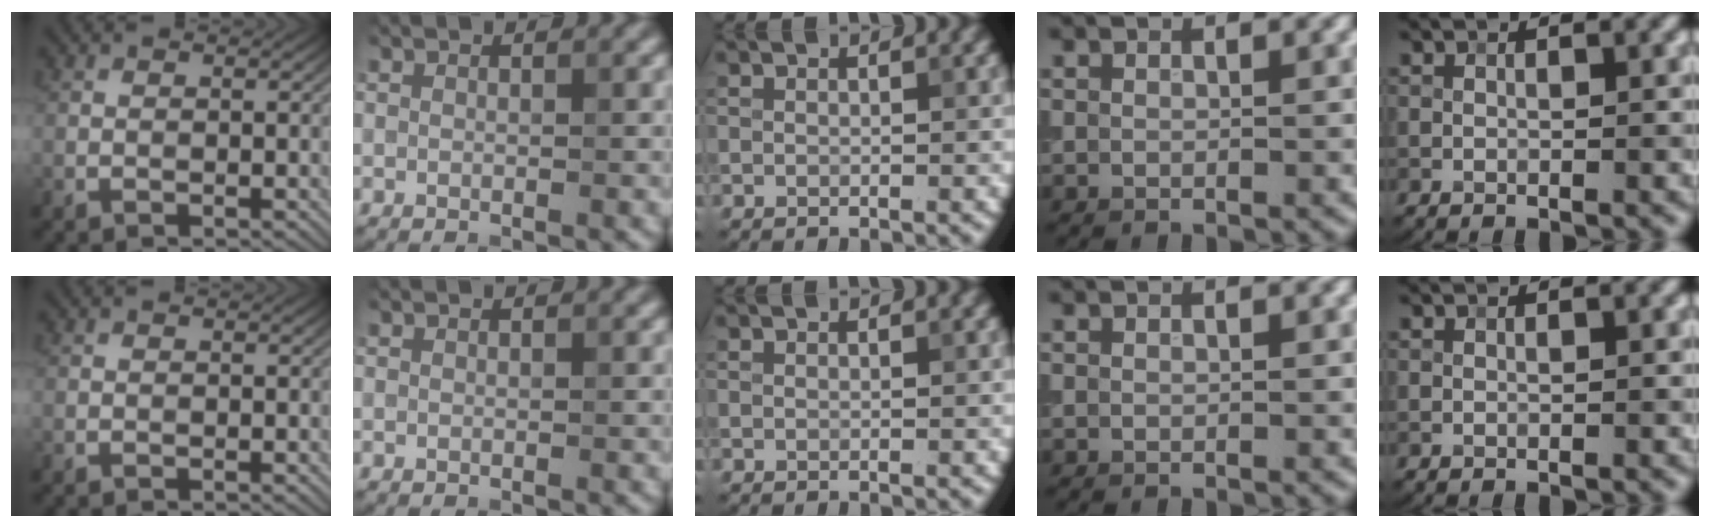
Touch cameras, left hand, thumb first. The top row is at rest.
{}